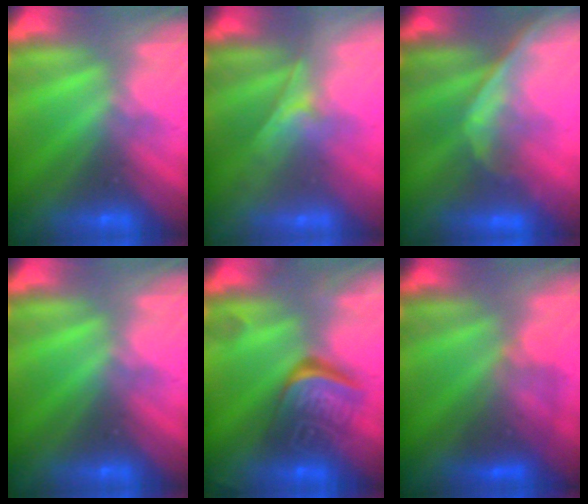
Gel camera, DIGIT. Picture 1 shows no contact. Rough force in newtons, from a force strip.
{"total": 1.9}
{"total": 1.1}
{"total": 0.0}
{"total": 9.3}
{"total": 2.5}